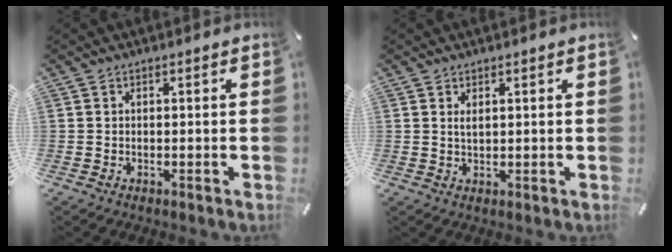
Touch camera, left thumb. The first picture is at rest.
{"total": 1.4, "force": [0.8, 0.5, 1.1], "torque": [-0.024, -0.001, 0.014]}